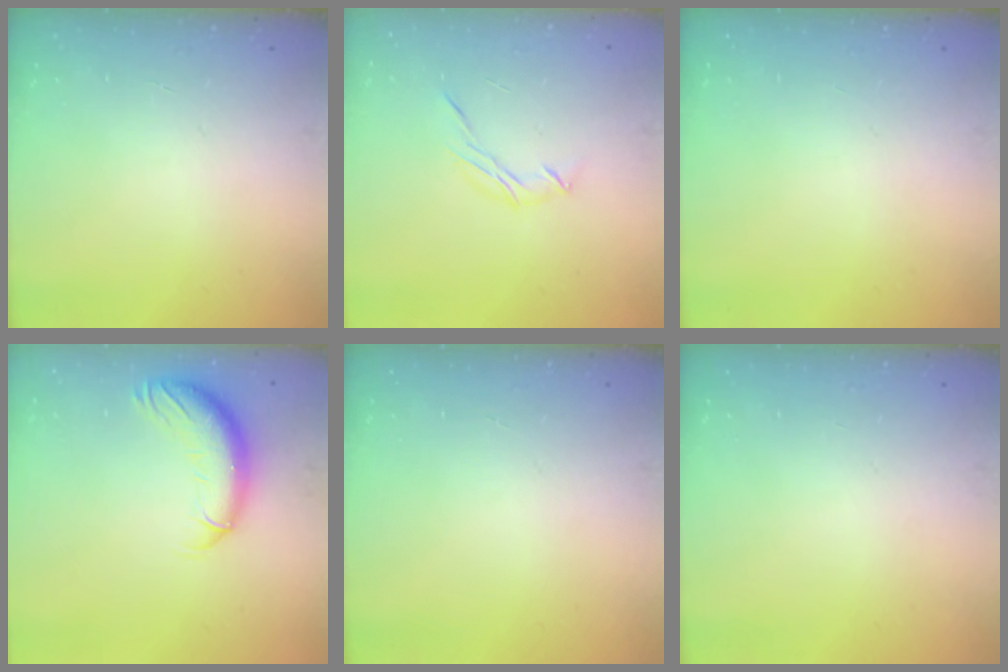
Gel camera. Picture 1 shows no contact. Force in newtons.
{"total": 6.6, "press": 6.4, "slide": 1.6}
{"total": 0.0}
{"total": 13.7, "press": 13.3, "slide": 3.4}
{"total": 0.0}
{"total": 0.0}